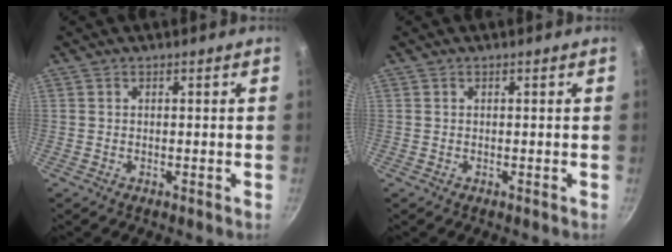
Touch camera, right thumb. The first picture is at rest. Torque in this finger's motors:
{"motor_torque": [-0.12, -0.12, 0.17, 0.03, 0.04]}